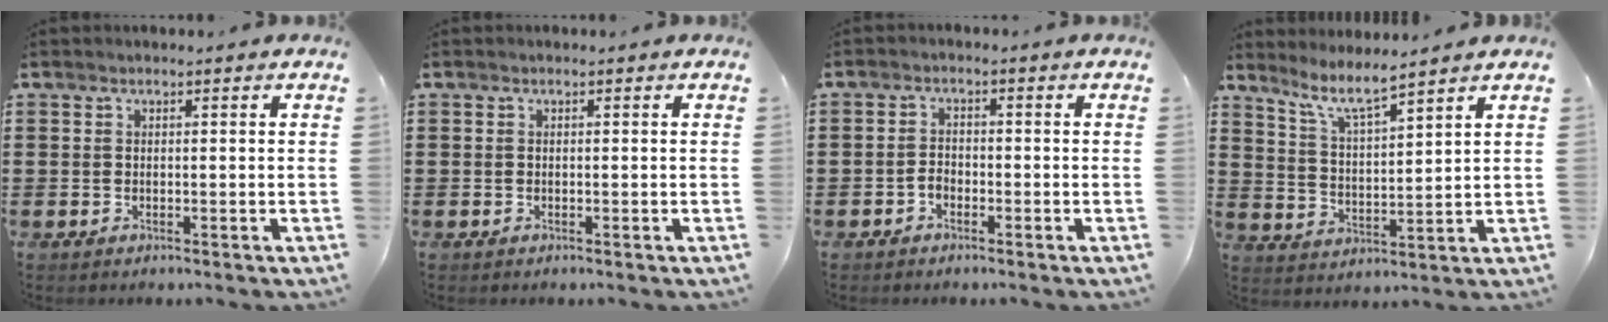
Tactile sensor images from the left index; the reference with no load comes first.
{"total": 0.0}
{"total": 1.7, "force": [-0.9, 1.1, 1.0], "torque": [-0.030, 0.002, -0.022]}
{"total": 6.1, "force": [5.3, 0.5, 3.1], "torque": [-0.079, -0.023, 0.092]}